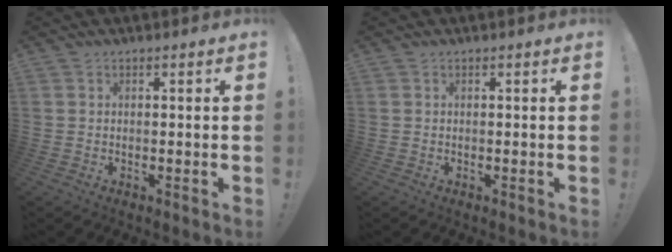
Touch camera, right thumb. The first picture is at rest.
{"total": 0.0}